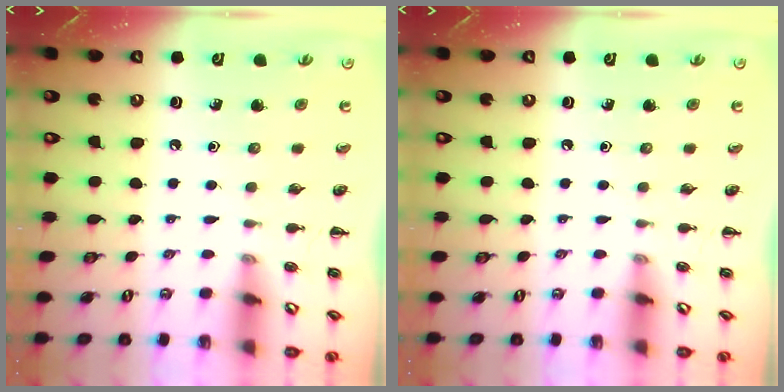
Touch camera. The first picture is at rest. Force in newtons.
{"total": 0.0}